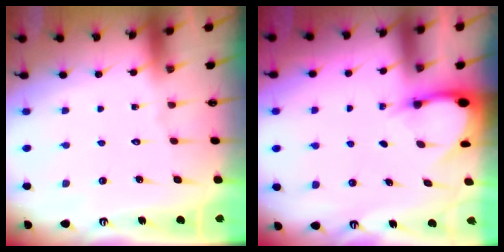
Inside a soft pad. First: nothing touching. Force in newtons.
{"total": 3.5, "press": 3.5, "slide": 0.2}